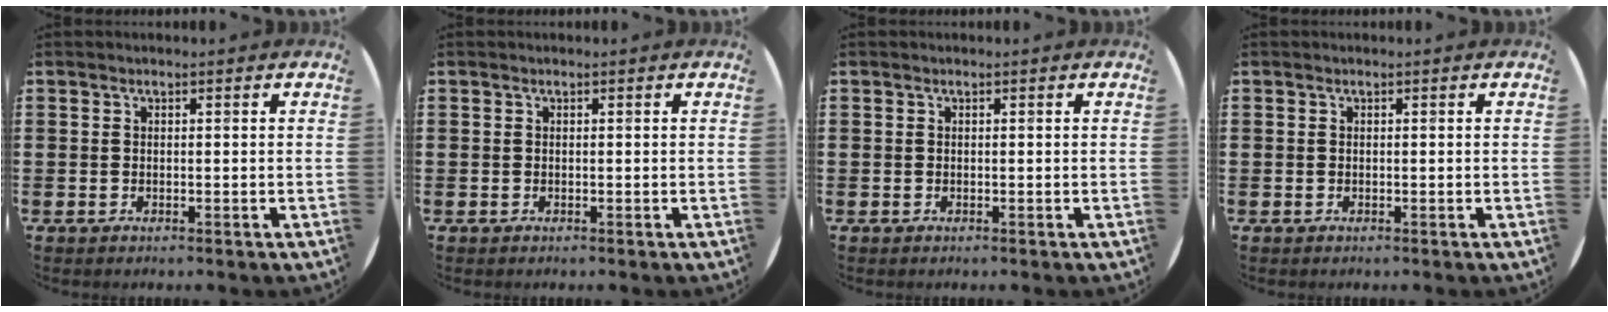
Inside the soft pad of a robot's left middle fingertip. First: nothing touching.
{"total": 0.0}
{"total": 0.0}
{"total": 0.0}